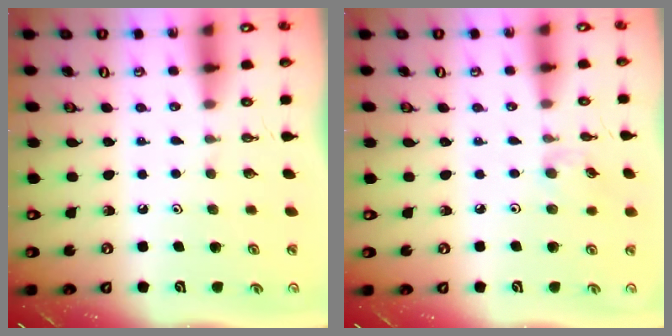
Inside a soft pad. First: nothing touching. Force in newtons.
{"total": 4.0, "press": 3.9, "slide": 0.6}